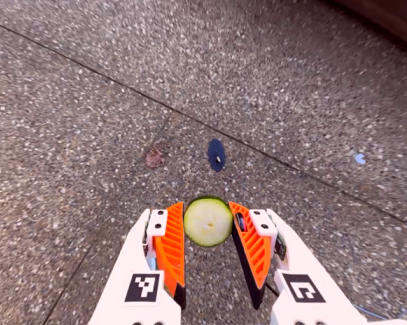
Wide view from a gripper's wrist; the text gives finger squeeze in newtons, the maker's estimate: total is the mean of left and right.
{"total": 7.2, "left": 7.2, "right": 7.3}